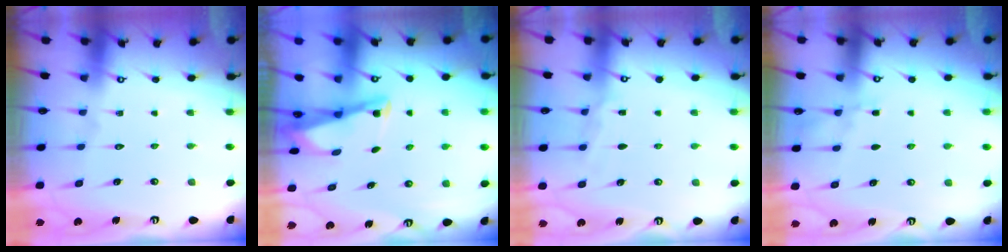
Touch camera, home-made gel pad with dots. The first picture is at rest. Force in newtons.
{"total": 3.0, "press": 2.9, "slide": 0.4}
{"total": 4.2, "press": 4.2, "slide": 0.5}
{"total": 3.9, "press": 3.8, "slide": 0.7}